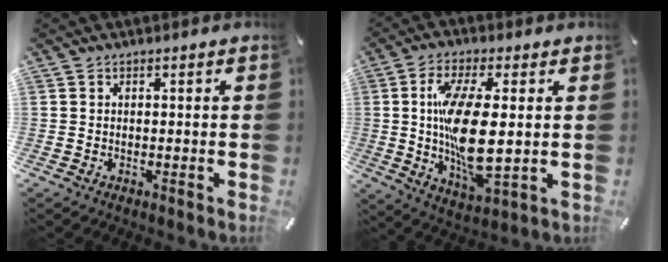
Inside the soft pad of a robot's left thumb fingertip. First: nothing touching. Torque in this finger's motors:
{"motor_torque": [2.42, 2.58, 1.93, 0.09, 0.51]}